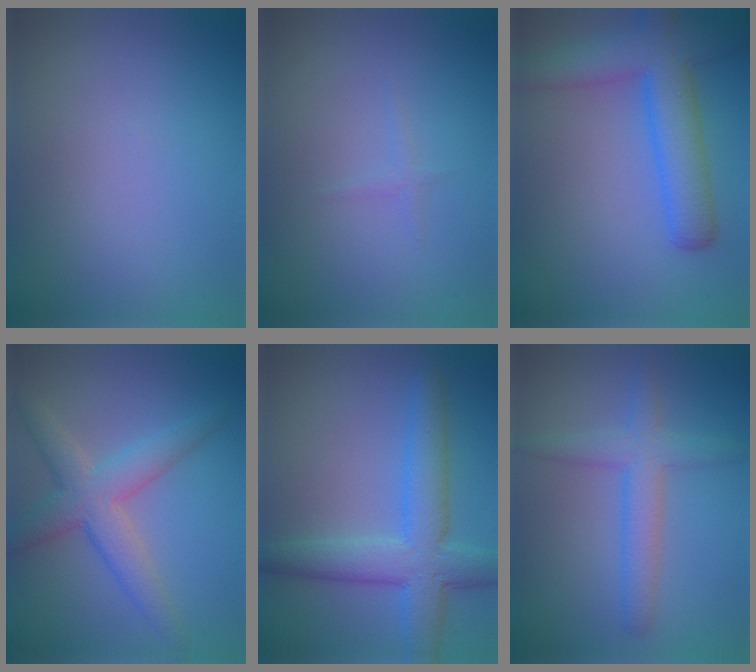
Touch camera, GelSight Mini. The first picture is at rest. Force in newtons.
{"total": 1.0, "press": 0.9, "slide": 0.2}
{"total": 6.6, "press": 6.6, "slide": 0.4}
{"total": 4.7, "press": 4.7, "slide": 0.2}
{"total": 7.0, "press": 7.0, "slide": 0.2}
{"total": 3.5, "press": 3.5, "slide": 0.0}